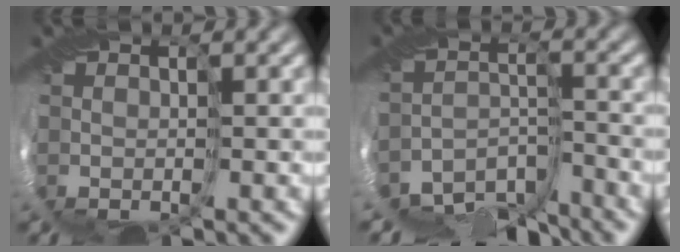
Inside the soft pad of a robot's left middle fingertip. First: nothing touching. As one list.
[{"total": 9.5, "force": [-9.2, 2.0, 1.1], "torque": [-0.010, -0.014, -0.151]}]